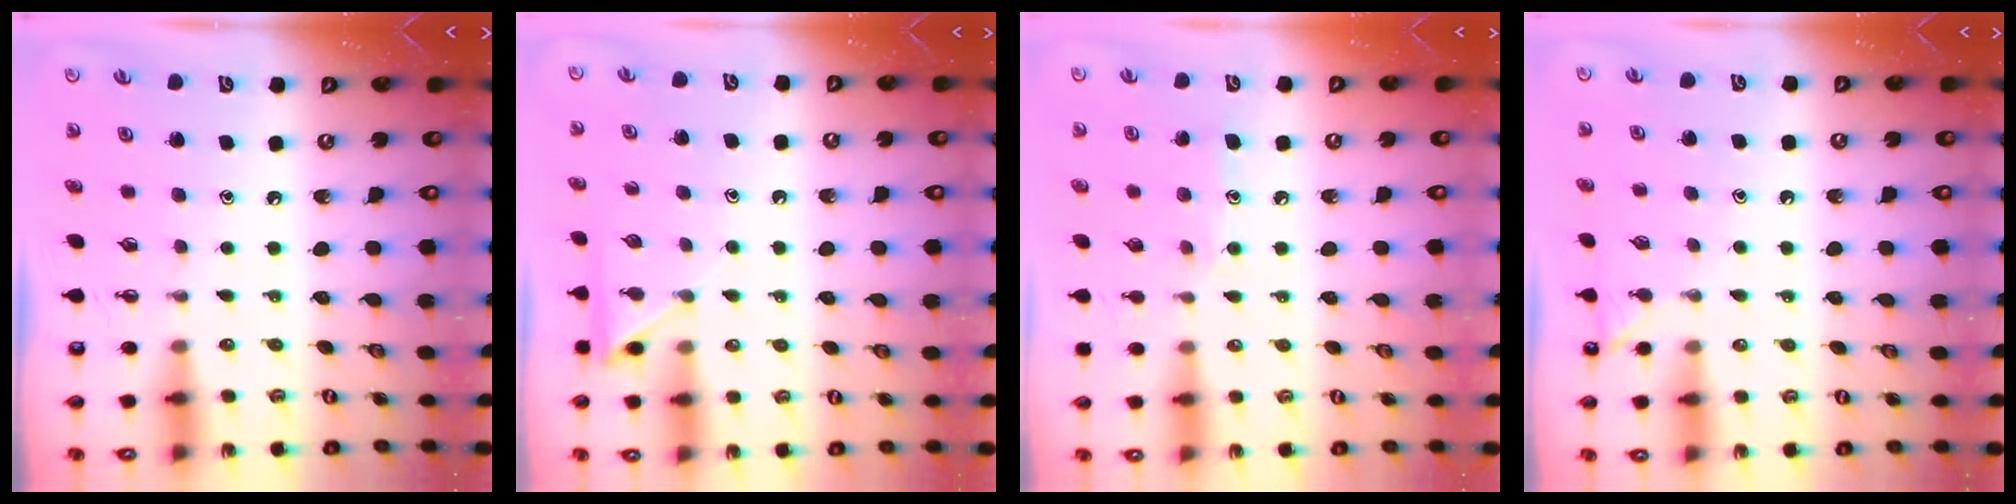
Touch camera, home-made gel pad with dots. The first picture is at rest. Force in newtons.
{"total": 5.9, "press": 5.8, "slide": 0.7}
{"total": 6.8, "press": 6.8, "slide": 0.3}
{"total": 2.2, "press": 2.2, "slide": 0.3}